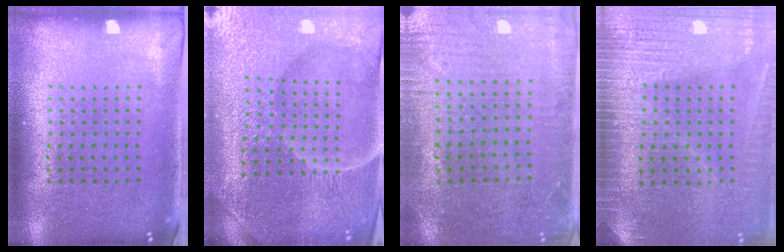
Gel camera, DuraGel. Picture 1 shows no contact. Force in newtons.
{"total": 5.5, "press": 5.1, "slide": 2.1}
{"total": 0.7, "press": 0.5, "slide": 0.5}
{"total": 3.4, "press": 3.1, "slide": 1.5}